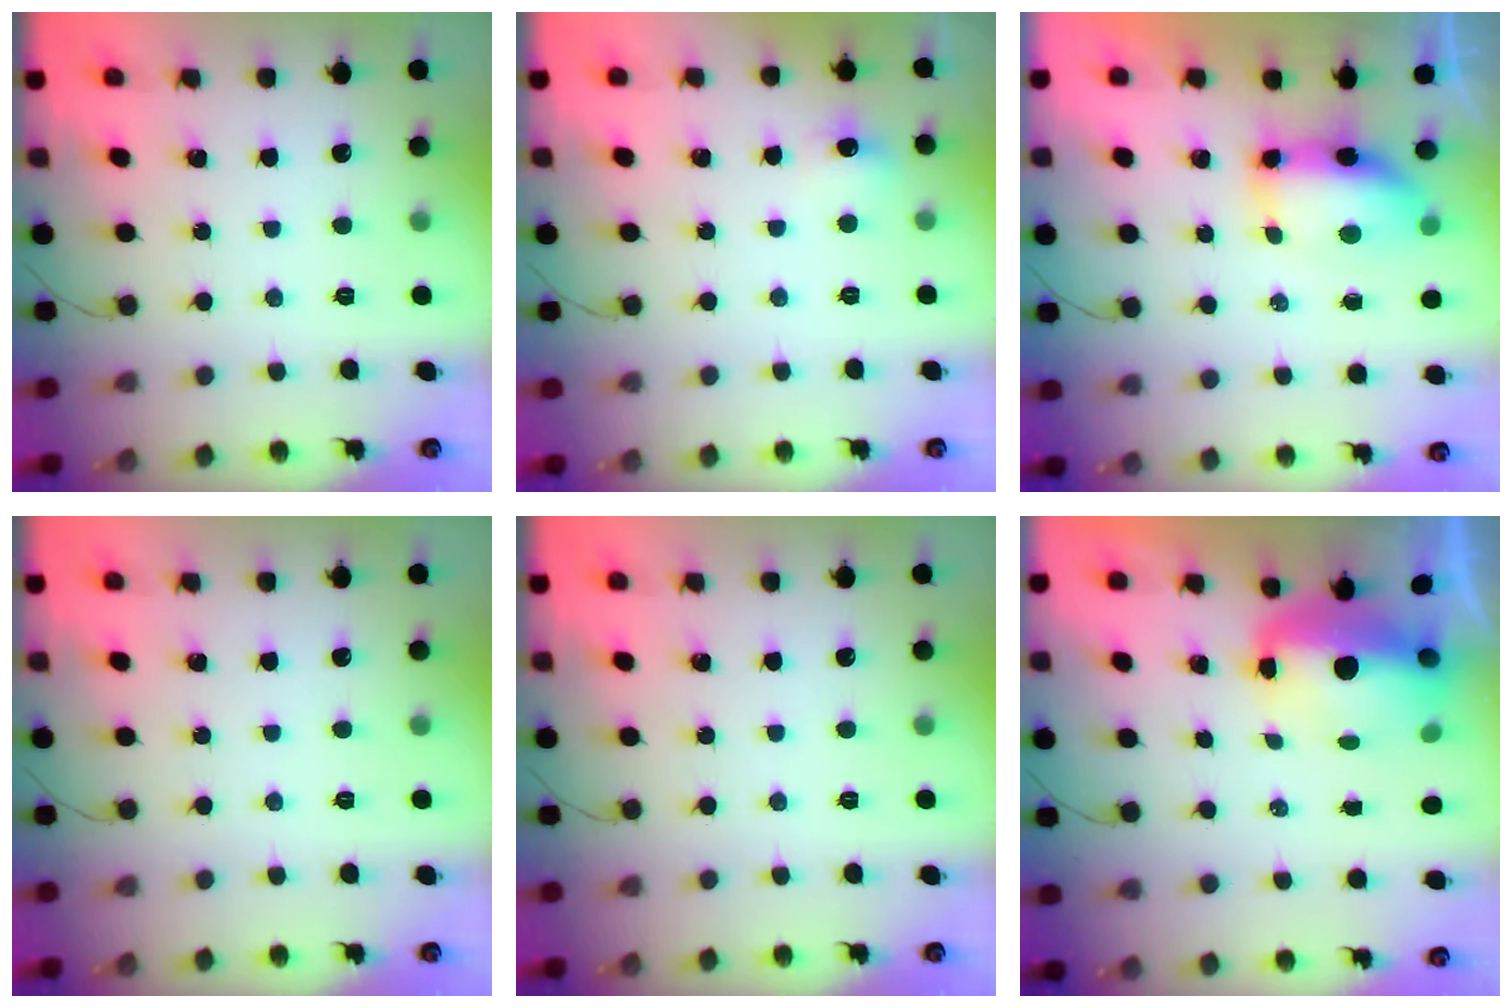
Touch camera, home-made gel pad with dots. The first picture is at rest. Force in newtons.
{"total": 5.8, "press": 5.6, "slide": 1.6}
{"total": 7.9, "press": 7.8, "slide": 1.1}
{"total": 0.0}
{"total": 0.0}
{"total": 6.9, "press": 6.9, "slide": 1.0}